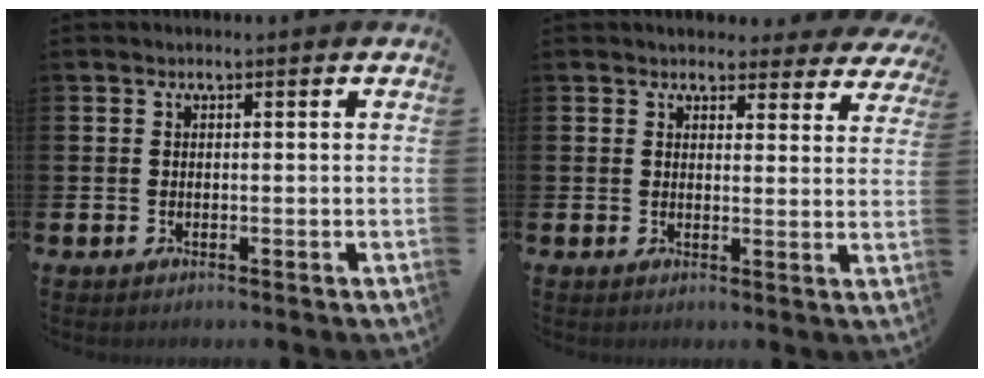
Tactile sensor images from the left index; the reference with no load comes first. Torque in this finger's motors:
{"motor_torque": [0.85, -1.29, 0.33, 0.02]}